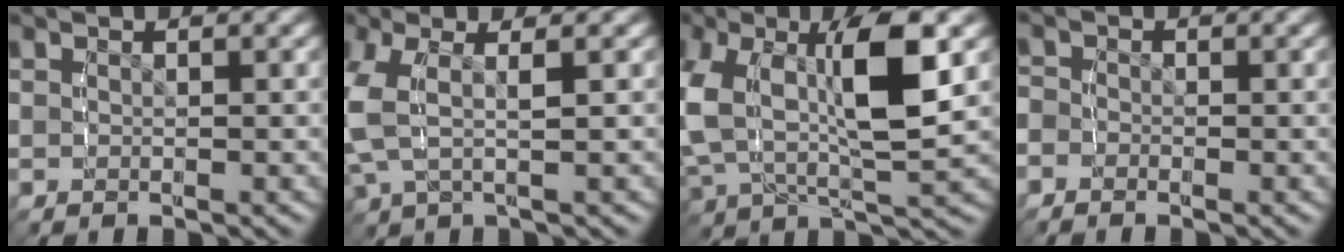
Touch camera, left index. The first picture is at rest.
{"total": 6.5, "force": [0.2, 4.6, 4.6], "torque": [-0.122, -0.002, -0.003]}
{"total": 11.2, "force": [0.0, 7.4, 8.4], "torque": [-0.197, -0.021, 0.003]}
{"total": 2.9, "force": [-1.3, 2.6, 0.3], "torque": [-0.021, -0.003, -0.036]}